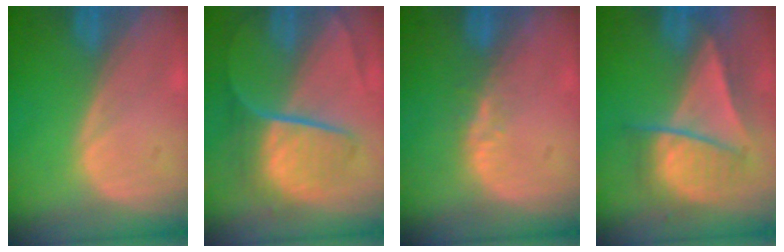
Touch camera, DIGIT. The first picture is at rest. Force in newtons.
{"total": 9.2, "press": 7.6, "slide": 5.2}
{"total": 2.8, "press": 2.1, "slide": 1.8}
{"total": 7.4, "press": 7.2, "slide": 1.6}